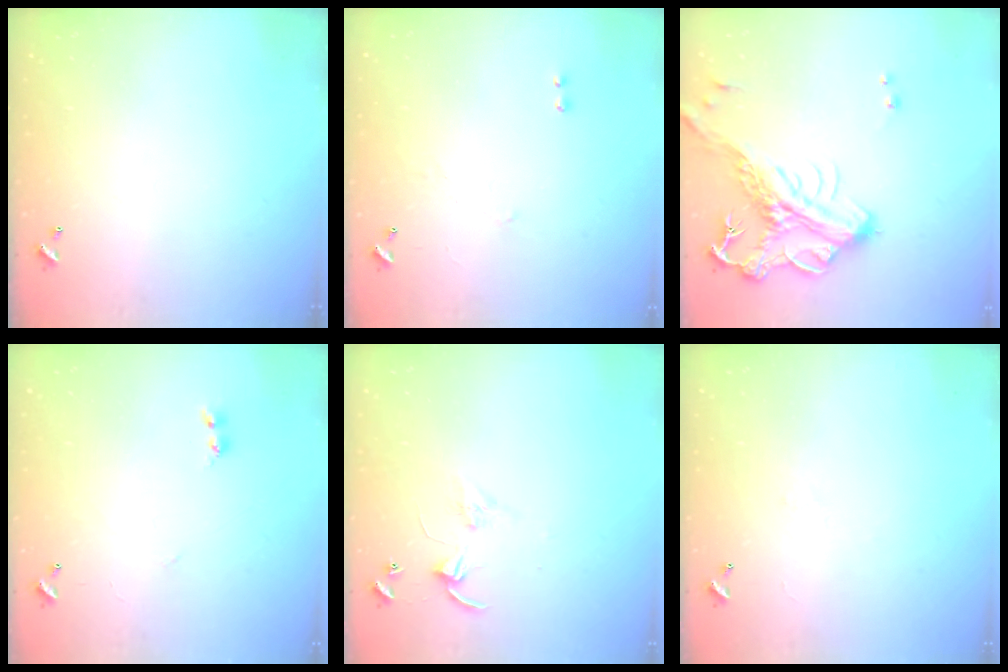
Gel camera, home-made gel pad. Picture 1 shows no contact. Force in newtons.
{"total": 0.7, "press": 0.2, "slide": 0.7}
{"total": 8.5, "press": 8.3, "slide": 2.1}
{"total": 2.5, "press": 2.5, "slide": 0.4}
{"total": 2.7, "press": 2.7, "slide": 0.2}
{"total": 0.6, "press": 0.2, "slide": 0.6}